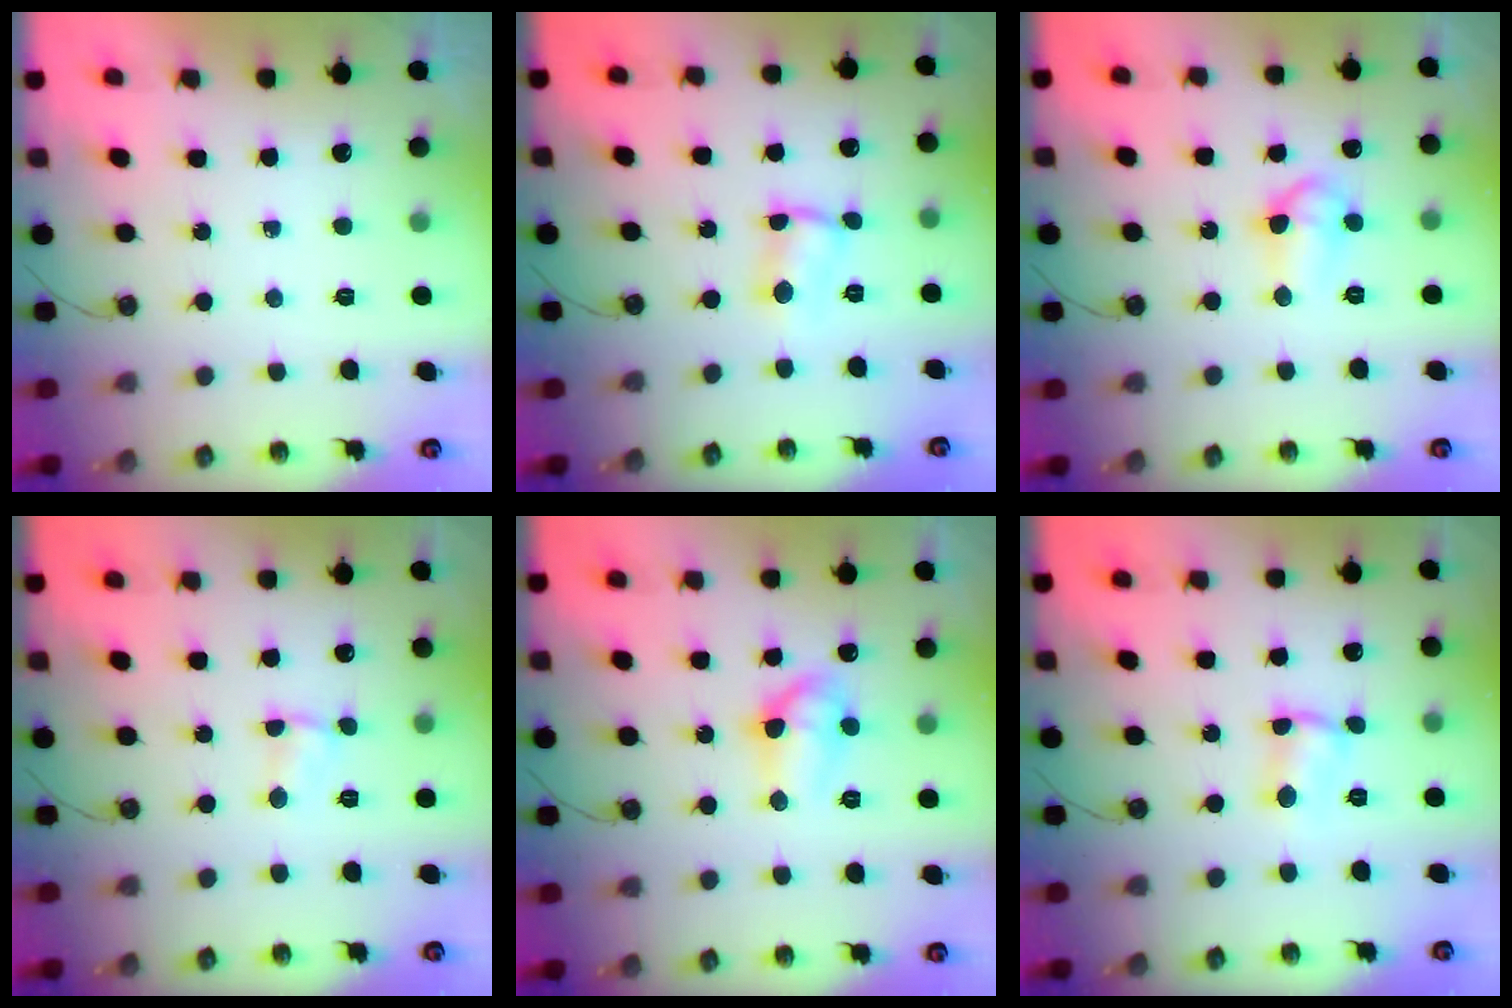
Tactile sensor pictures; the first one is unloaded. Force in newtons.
{"total": 2.3, "press": 2.3, "slide": 0.1}
{"total": 7.3, "press": 7.2, "slide": 0.8}
{"total": 1.5, "press": 1.5, "slide": 0.1}
{"total": 9.2, "press": 9.2, "slide": 0.8}
{"total": 2.6, "press": 2.6, "slide": 0.2}